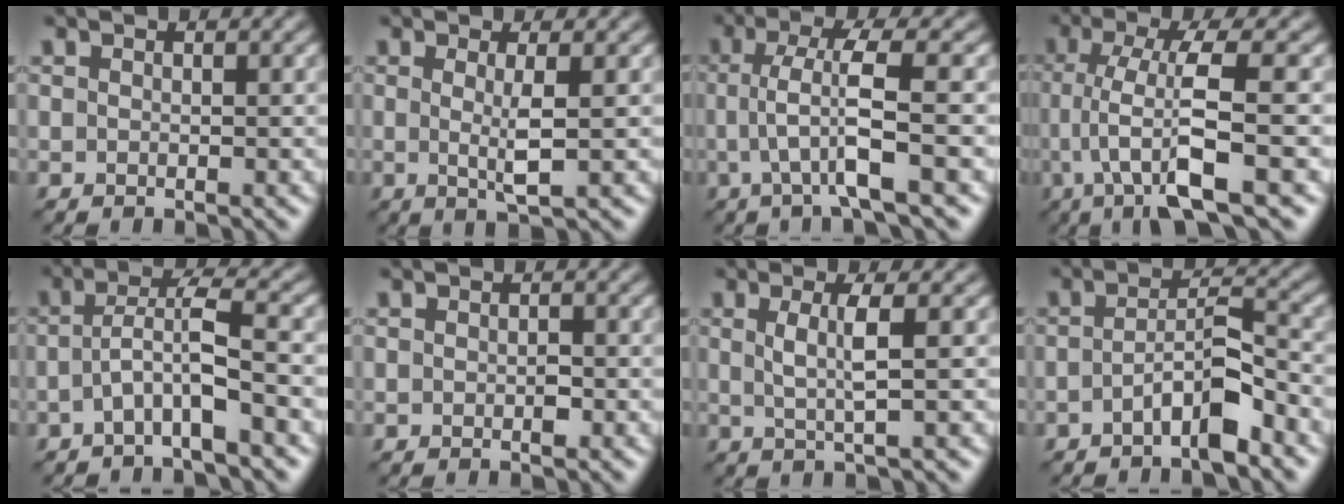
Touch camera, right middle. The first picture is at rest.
{"total": 2.7, "force": [0.1, 0.4, 2.7], "torque": [-0.050, -0.008, 0.001]}
{"total": 5.5, "force": [-0.3, 0.8, 5.4], "torque": [-0.102, 0.006, -0.006]}
{"total": 7.3, "force": [-1.4, 1.4, 7.0], "torque": [-0.125, 0.005, -0.029]}
{"total": 4.4, "force": [-1.3, 0.5, 4.2], "torque": [-0.080, 0.013, -0.034]}
{"total": 0.7, "force": [-0.2, 0.4, 0.6], "torque": [-0.010, 0.002, -0.001]}
{"total": 3.0, "force": [0.4, 0.5, 3.0], "torque": [-0.056, -0.003, 0.008]}
{"total": 4.2, "force": [-2.1, 1.0, 3.5], "torque": [-0.060, 0.013, -0.042]}